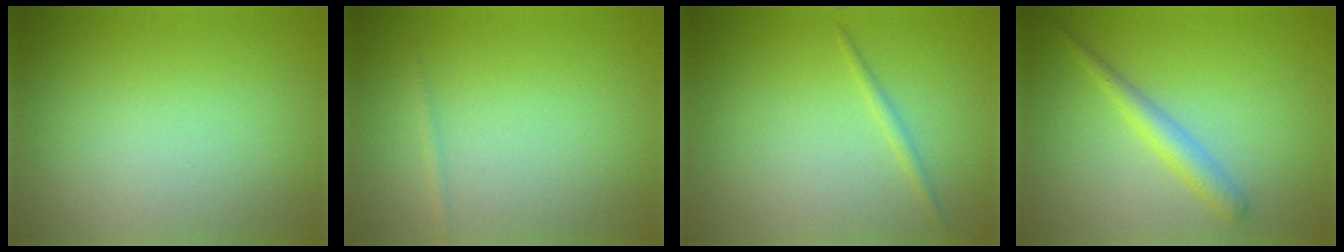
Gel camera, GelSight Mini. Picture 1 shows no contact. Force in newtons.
{"total": 0.6, "press": 0.6, "slide": 0.0}
{"total": 0.9, "press": 0.9, "slide": 0.0}
{"total": 2.2, "press": 2.2, "slide": 0.0}